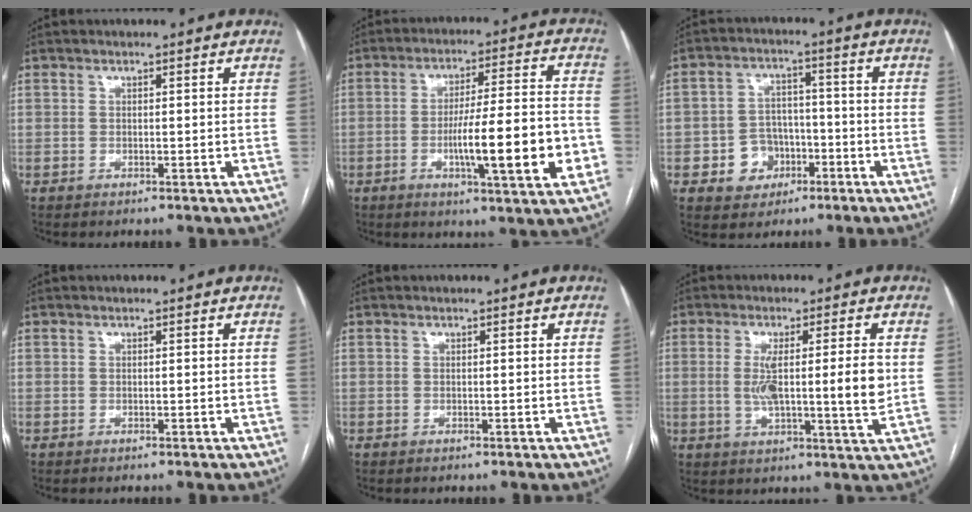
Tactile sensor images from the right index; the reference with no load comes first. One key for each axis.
{"total": 15.3, "fx": -4.1, "fy": 1.2, "fz": 14.7, "tx": -0.231, "ty": 0.000, "tz": -0.061}
{"total": 6.8, "fx": -2.5, "fy": 6.0, "fz": 2.1, "tx": -0.034, "ty": 0.019, "tz": -0.030}
{"total": 0.0}
{"total": 0.0}
{"total": 9.7, "fx": 0.4, "fy": 0.5, "fz": 9.6, "tx": -0.165, "ty": -0.008, "tz": 0.007}